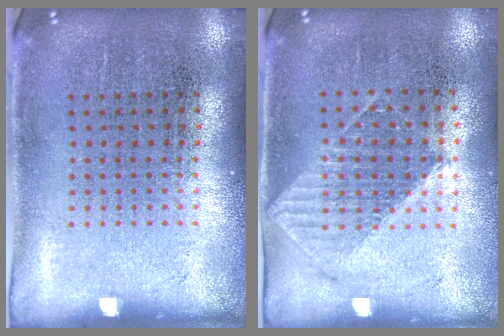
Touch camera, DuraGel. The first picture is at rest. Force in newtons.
{"total": 1.1, "press": 1.0, "slide": 0.3}